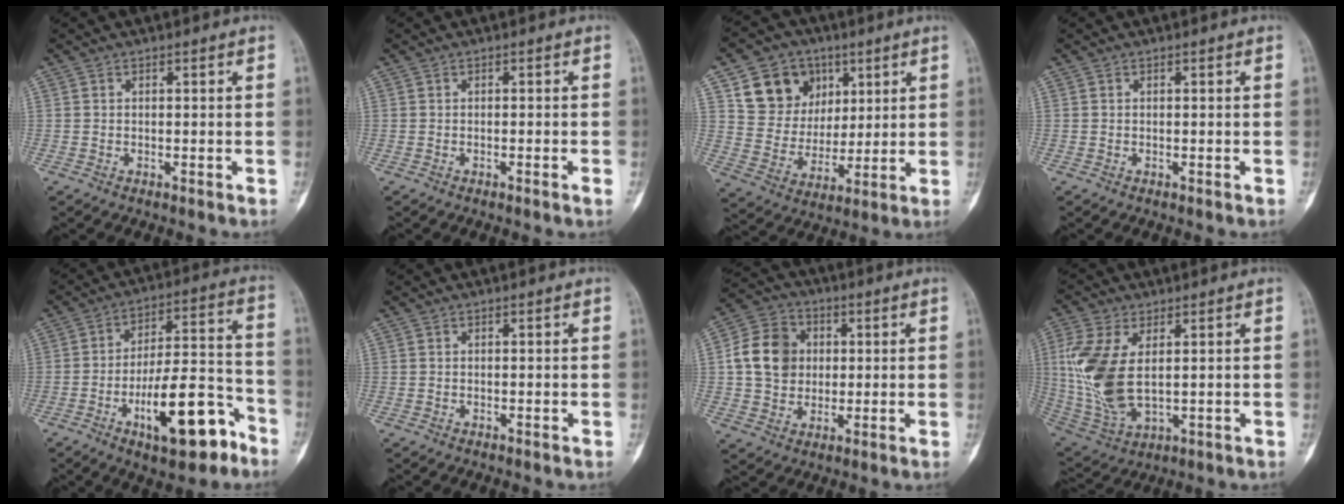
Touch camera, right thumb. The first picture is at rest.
{"total": 1.0, "force": [-0.5, 0.0, 0.8], "torque": [-0.015, 0.000, -0.007]}
{"total": 14.4, "force": [6.4, 11.8, 5.2], "torque": [-0.051, -0.019, 0.122]}
{"total": 0.0}
{"total": 17.3, "force": [-8.7, 6.3, 13.5], "torque": [-0.195, 0.065, -0.131]}
{"total": 0.0}
{"total": 11.8, "force": [1.3, 10.0, 6.1], "torque": [-0.084, 0.008, 0.019]}
{"total": 14.2, "force": [2.0, 7.6, 11.8], "torque": [-0.264, -0.012, 0.052]}